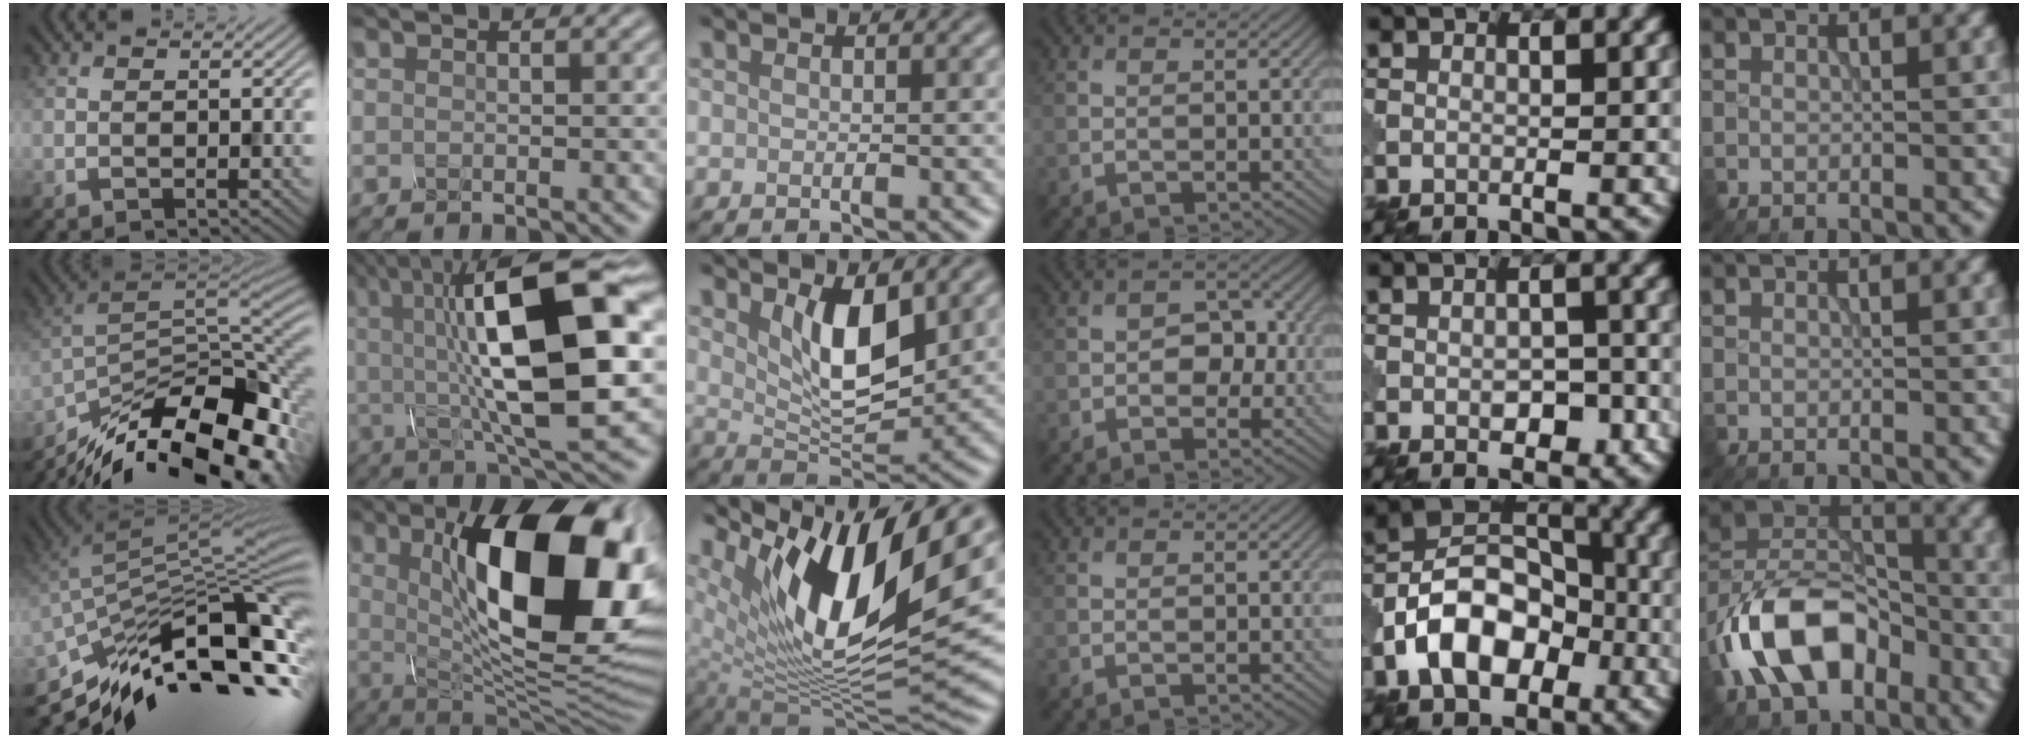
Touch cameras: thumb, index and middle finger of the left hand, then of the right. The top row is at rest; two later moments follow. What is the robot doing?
{"motion": "assemble", "object": "glue stick"}